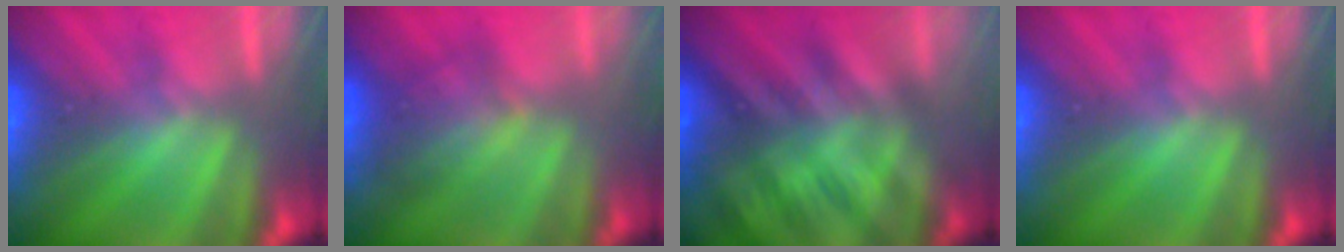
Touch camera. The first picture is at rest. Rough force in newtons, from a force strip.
{"total": 2.2}
{"total": 2.9}
{"total": 0.0}